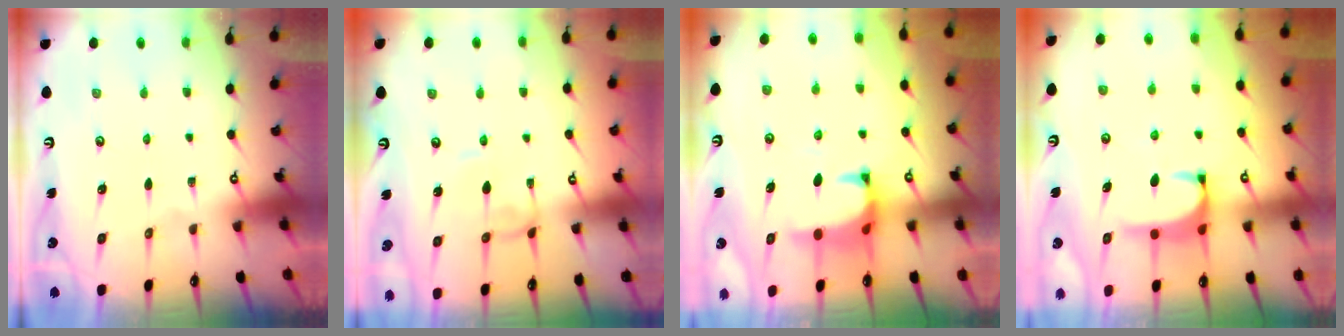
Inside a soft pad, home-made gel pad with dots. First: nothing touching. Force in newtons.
{"total": 1.5, "press": 1.5, "slide": 0.2}
{"total": 1.0, "press": 0.5, "slide": 0.9}
{"total": 0.8, "press": 0.6, "slide": 0.5}